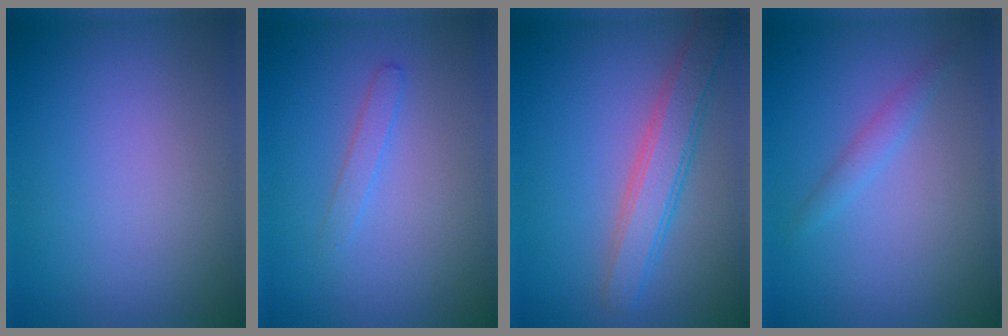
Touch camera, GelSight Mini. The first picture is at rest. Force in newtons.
{"total": 1.2, "press": 1.2, "slide": 0.0}
{"total": 4.0, "press": 4.0, "slide": 0.4}
{"total": 1.1, "press": 1.1, "slide": 0.1}